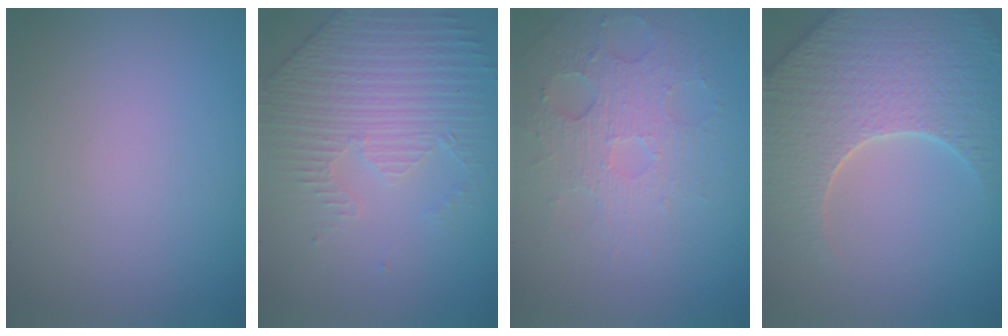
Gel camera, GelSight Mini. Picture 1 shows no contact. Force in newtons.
{"total": 4.4, "press": 3.5, "slide": 2.6}
{"total": 3.6, "press": 3.3, "slide": 1.3}
{"total": 7.8, "press": 7.5, "slide": 2.0}